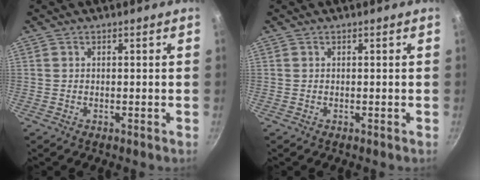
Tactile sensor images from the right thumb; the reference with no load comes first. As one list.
[{"total": 0.0}]